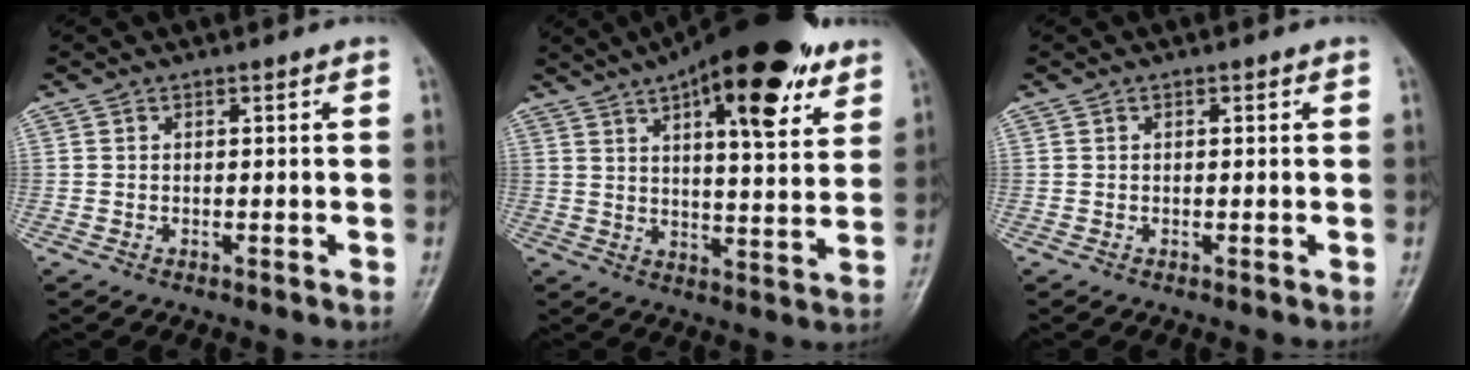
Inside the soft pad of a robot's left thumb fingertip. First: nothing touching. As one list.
[{"total": 21.9, "force": [12.3, 7.6, 16.4], "torque": [-0.216, -0.024, 0.180]}, {"total": 0.5, "force": [0.1, 0.4, 0.4], "torque": [0.001, 0.004, -0.001]}]